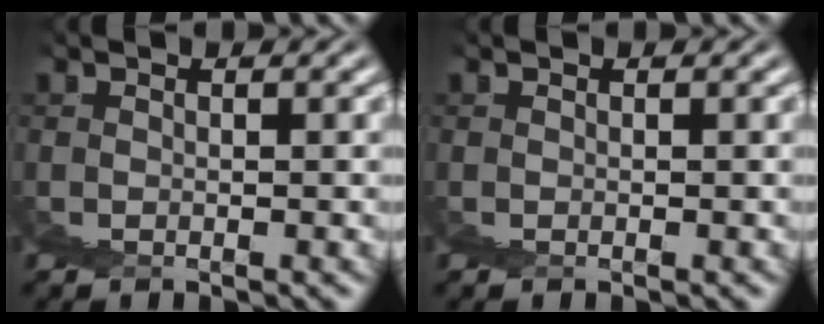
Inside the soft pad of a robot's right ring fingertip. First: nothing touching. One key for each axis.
{"total": 0.0}